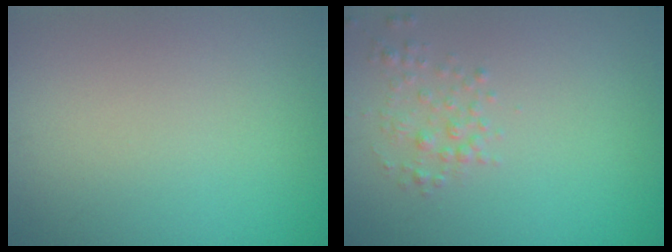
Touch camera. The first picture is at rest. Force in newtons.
{"total": 1.6, "press": 1.6, "slide": 0.1}